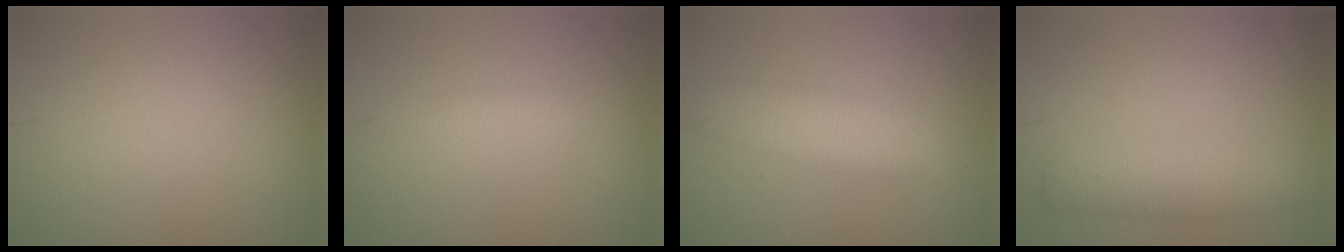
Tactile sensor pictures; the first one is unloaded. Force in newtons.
{"total": 1.5, "press": 1.4, "slide": 0.1}
{"total": 4.5, "press": 4.5, "slide": 0.1}
{"total": 3.3, "press": 3.3, "slide": 0.1}